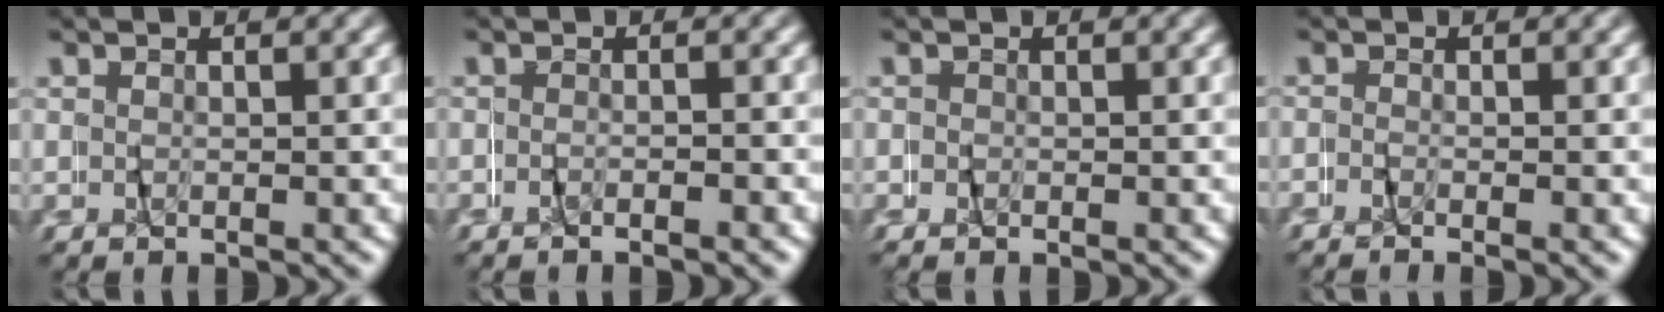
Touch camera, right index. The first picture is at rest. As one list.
[{"total": 1.4, "force": [-1.3, -0.5, -0.2], "torque": [0.002, 0.006, -0.028]}, {"total": 0.7, "force": [0.0, 0.7, 0.2], "torque": [-0.004, 0.002, -0.005]}, {"total": 1.5, "force": [-1.4, -0.6, -0.1], "torque": [-0.002, 0.003, -0.030]}]